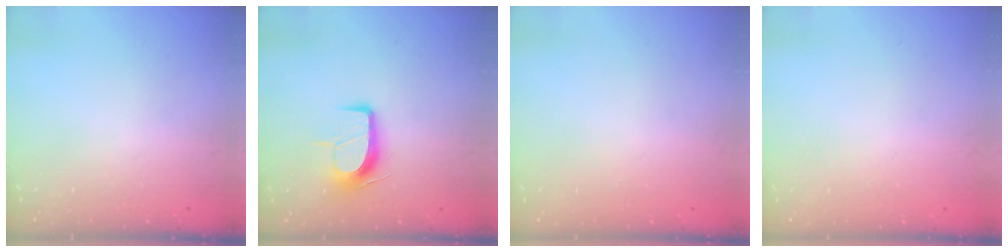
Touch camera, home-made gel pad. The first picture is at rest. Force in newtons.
{"total": 10.3, "press": 10.3, "slide": 0.6}
{"total": 0.0}
{"total": 0.0}